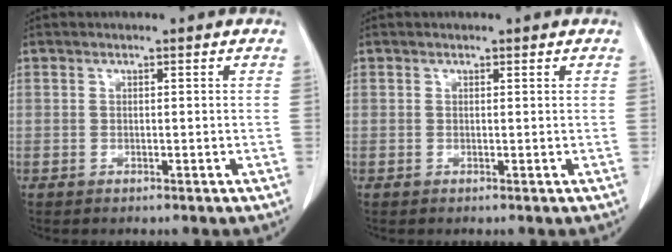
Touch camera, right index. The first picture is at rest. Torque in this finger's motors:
{"motor_torque": [-0.09, -0.01, -0.03, -0.01]}